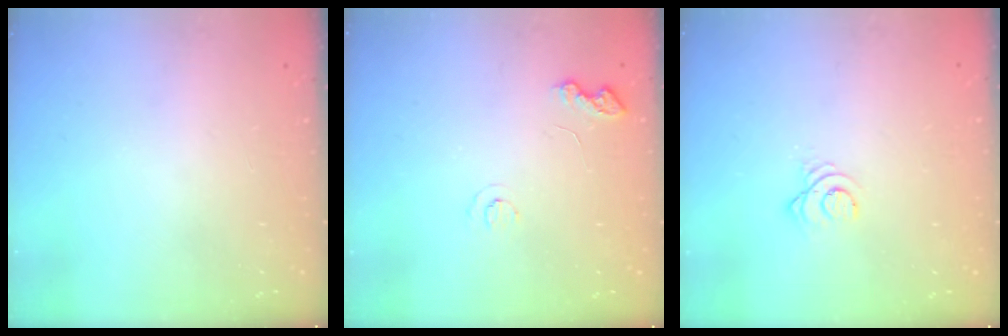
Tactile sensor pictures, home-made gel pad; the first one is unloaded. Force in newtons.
{"total": 4.7, "press": 4.7, "slide": 0.5}
{"total": 2.2, "press": 2.2, "slide": 0.3}